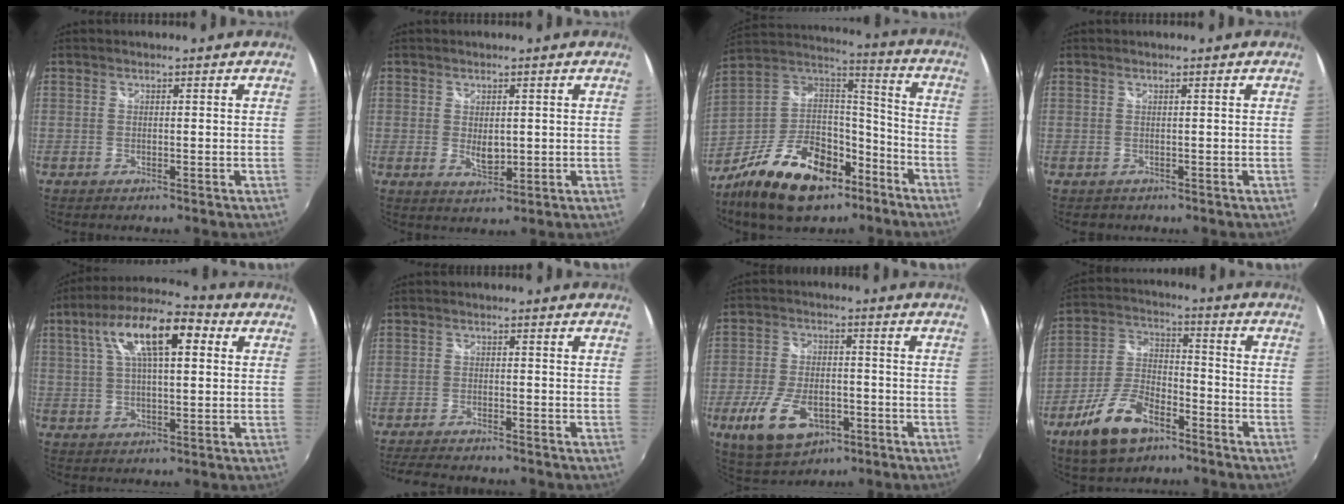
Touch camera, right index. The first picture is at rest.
{"total": 3.4, "force": [0.2, 2.1, 2.6], "torque": [-0.041, -0.006, 0.006]}
{"total": 24.3, "force": [-14.5, 13.0, 14.6], "torque": [-0.289, 0.014, -0.235]}
{"total": 0.5, "force": [-0.1, 0.5, 0.0], "torque": [-0.002, 0.000, 0.001]}
{"total": 15.0, "force": [5.2, 5.3, 13.0], "torque": [-0.230, 0.033, 0.078]}
{"total": 8.3, "force": [-7.5, 1.5, 3.3], "torque": [-0.086, -0.017, -0.124]}
{"total": 13.4, "force": [-6.0, 7.6, 9.3], "torque": [-0.206, -0.017, -0.097]}
{"total": 13.6, "force": [-8.3, 6.6, 8.6], "torque": [-0.186, 0.002, -0.152]}